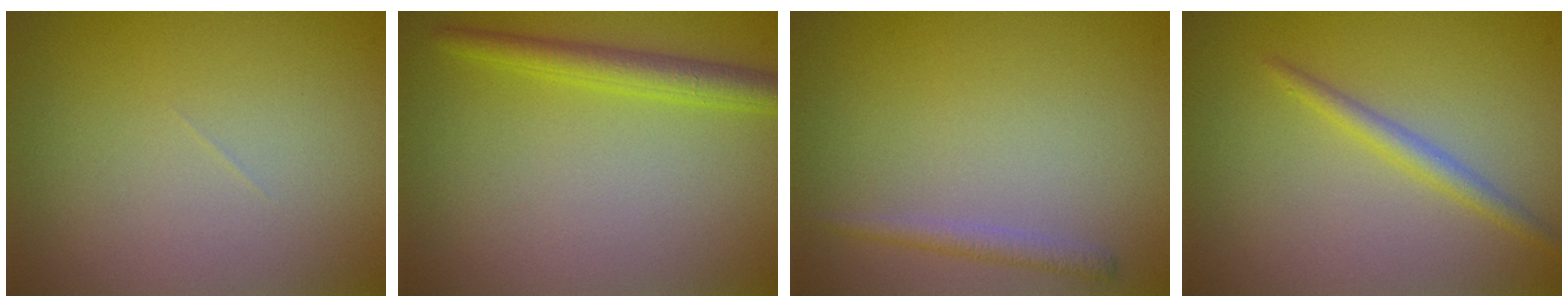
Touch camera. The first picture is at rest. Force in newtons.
{"total": 3.0, "press": 3.0, "slide": 0.2}
{"total": 1.4, "press": 1.4, "slide": 0.1}
{"total": 1.8, "press": 1.8, "slide": 0.1}